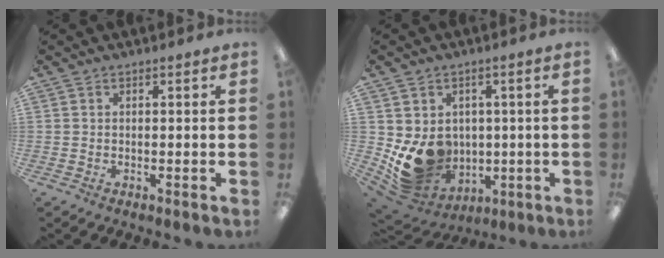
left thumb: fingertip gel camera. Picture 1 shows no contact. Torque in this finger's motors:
{"motor_torque": [1.67, 1.75, 0.93, -0.68, 0.24]}